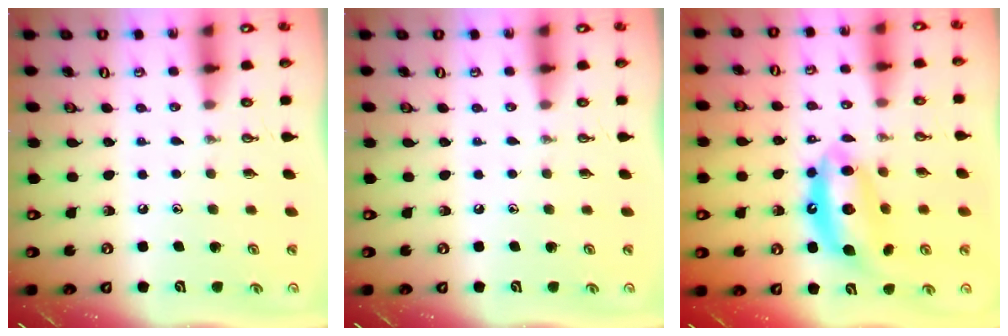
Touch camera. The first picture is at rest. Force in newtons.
{"total": 0.0}
{"total": 12.1, "press": 12.1, "slide": 1.0}